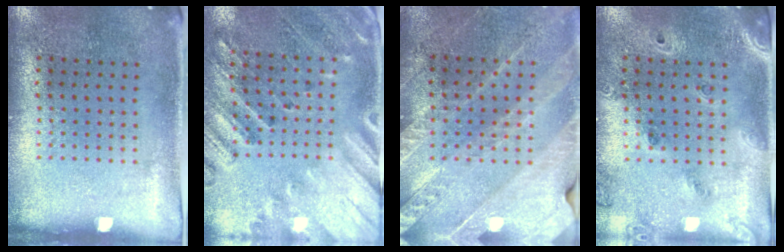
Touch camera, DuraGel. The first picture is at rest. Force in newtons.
{"total": 2.4, "press": 2.0, "slide": 1.4}
{"total": 3.1, "press": 2.9, "slide": 1.1}
{"total": 1.7, "press": 1.5, "slide": 0.7}